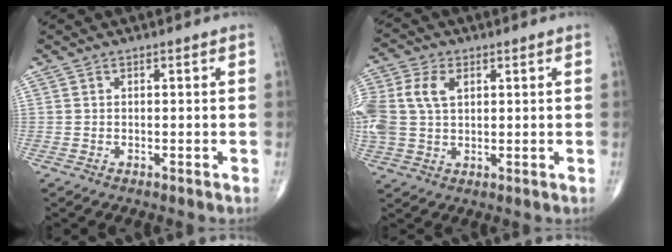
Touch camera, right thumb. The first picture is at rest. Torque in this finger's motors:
{"motor_torque": [0.93, 0.95, 1.32, -0.08, 0.14]}